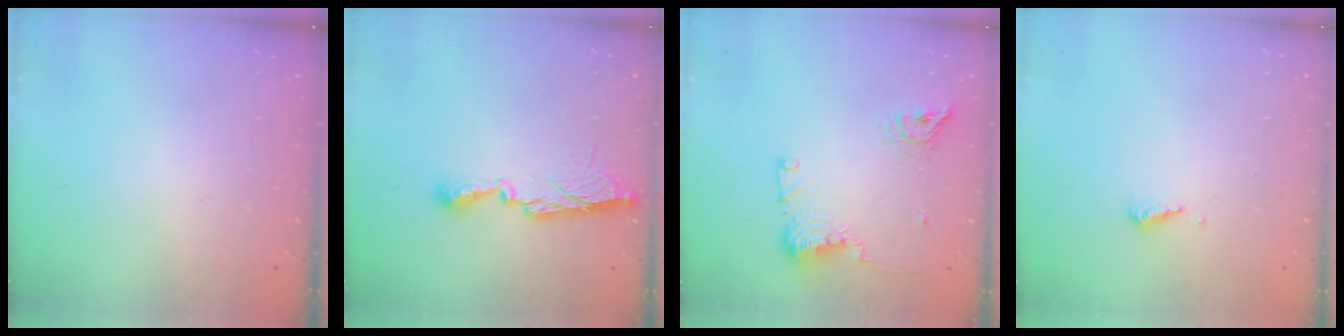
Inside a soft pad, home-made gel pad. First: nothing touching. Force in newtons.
{"total": 11.0, "press": 11.0, "slide": 0.4}
{"total": 11.6, "press": 11.5, "slide": 1.6}
{"total": 4.4, "press": 4.4, "slide": 0.5}